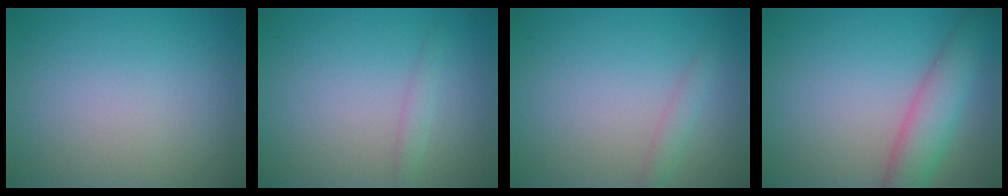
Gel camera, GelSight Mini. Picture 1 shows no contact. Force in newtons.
{"total": 1.0, "press": 1.0, "slide": 0.0}
{"total": 1.3, "press": 1.3, "slide": 0.1}
{"total": 4.8, "press": 4.8, "slide": 0.2}